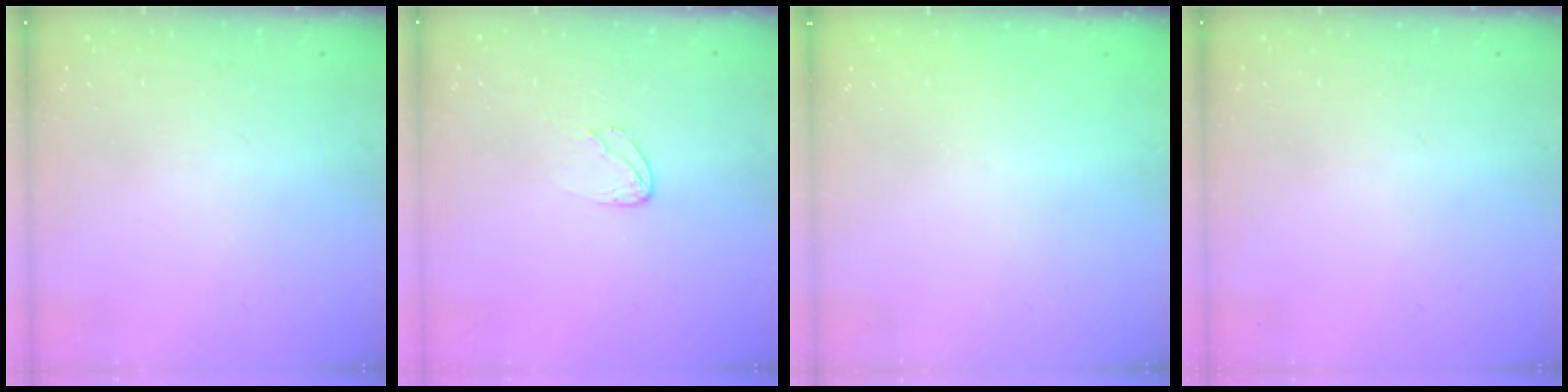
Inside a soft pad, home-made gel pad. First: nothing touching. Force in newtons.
{"total": 5.0, "press": 5.0, "slide": 0.4}
{"total": 0.0}
{"total": 0.0}